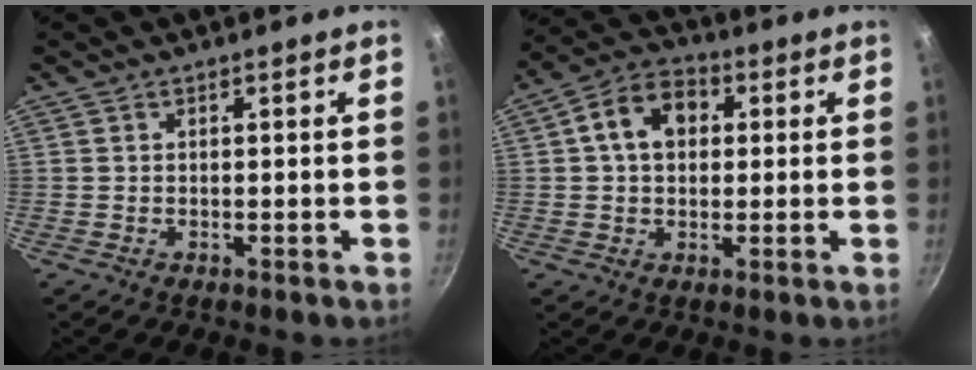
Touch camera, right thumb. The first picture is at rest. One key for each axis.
{"total": 10.0, "fx": 2.0, "fy": 7.3, "fz": 6.5, "tx": -0.085, "ty": 0.021, "tz": 0.017}